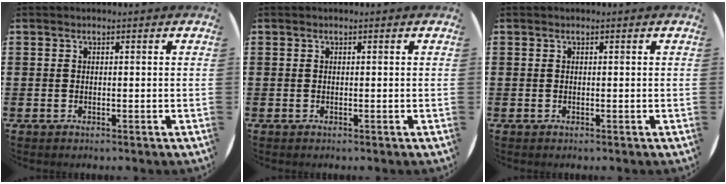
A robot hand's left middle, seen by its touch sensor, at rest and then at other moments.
{"total": 0.0}
{"total": 0.0}